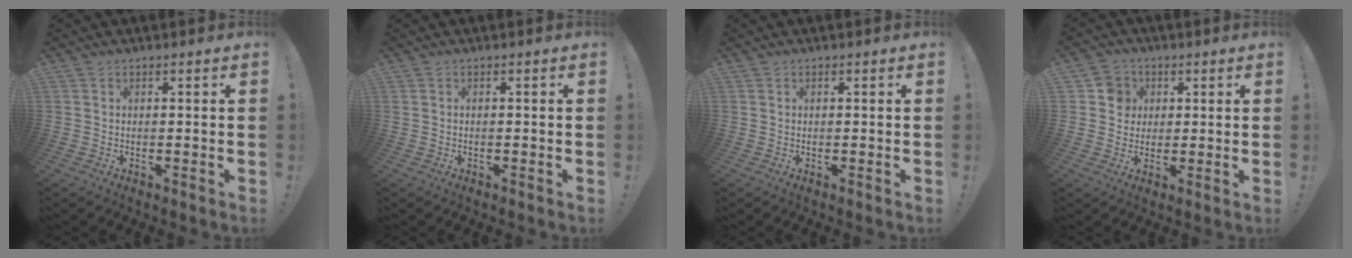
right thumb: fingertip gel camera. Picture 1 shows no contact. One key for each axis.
{"total": 0.0}
{"total": 0.0}
{"total": 6.1, "fx": 1.5, "fy": 5.8, "fz": 1.2, "tx": -0.016, "ty": -0.001, "tz": 0.029}